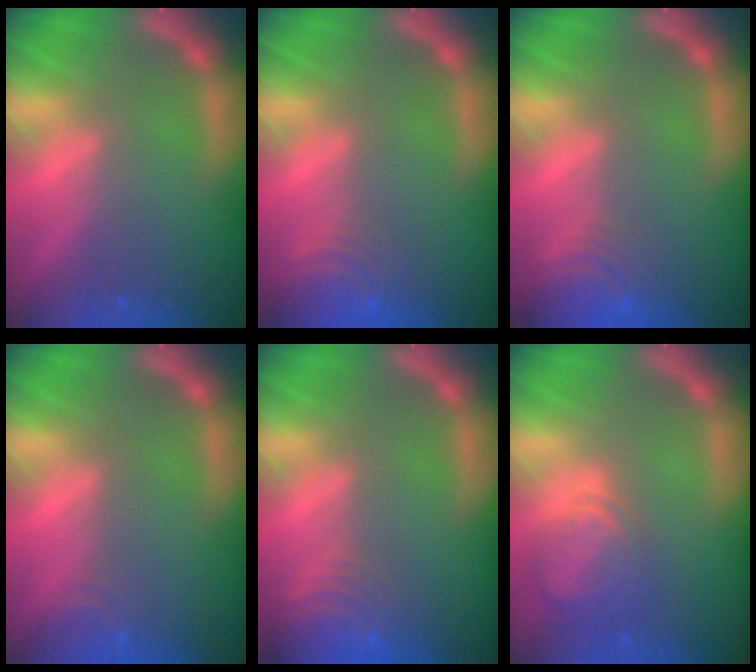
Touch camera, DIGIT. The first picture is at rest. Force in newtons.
{"total": 5.5}
{"total": 6.5}
{"total": 2.4}
{"total": 7.5}
{"total": 4.5}